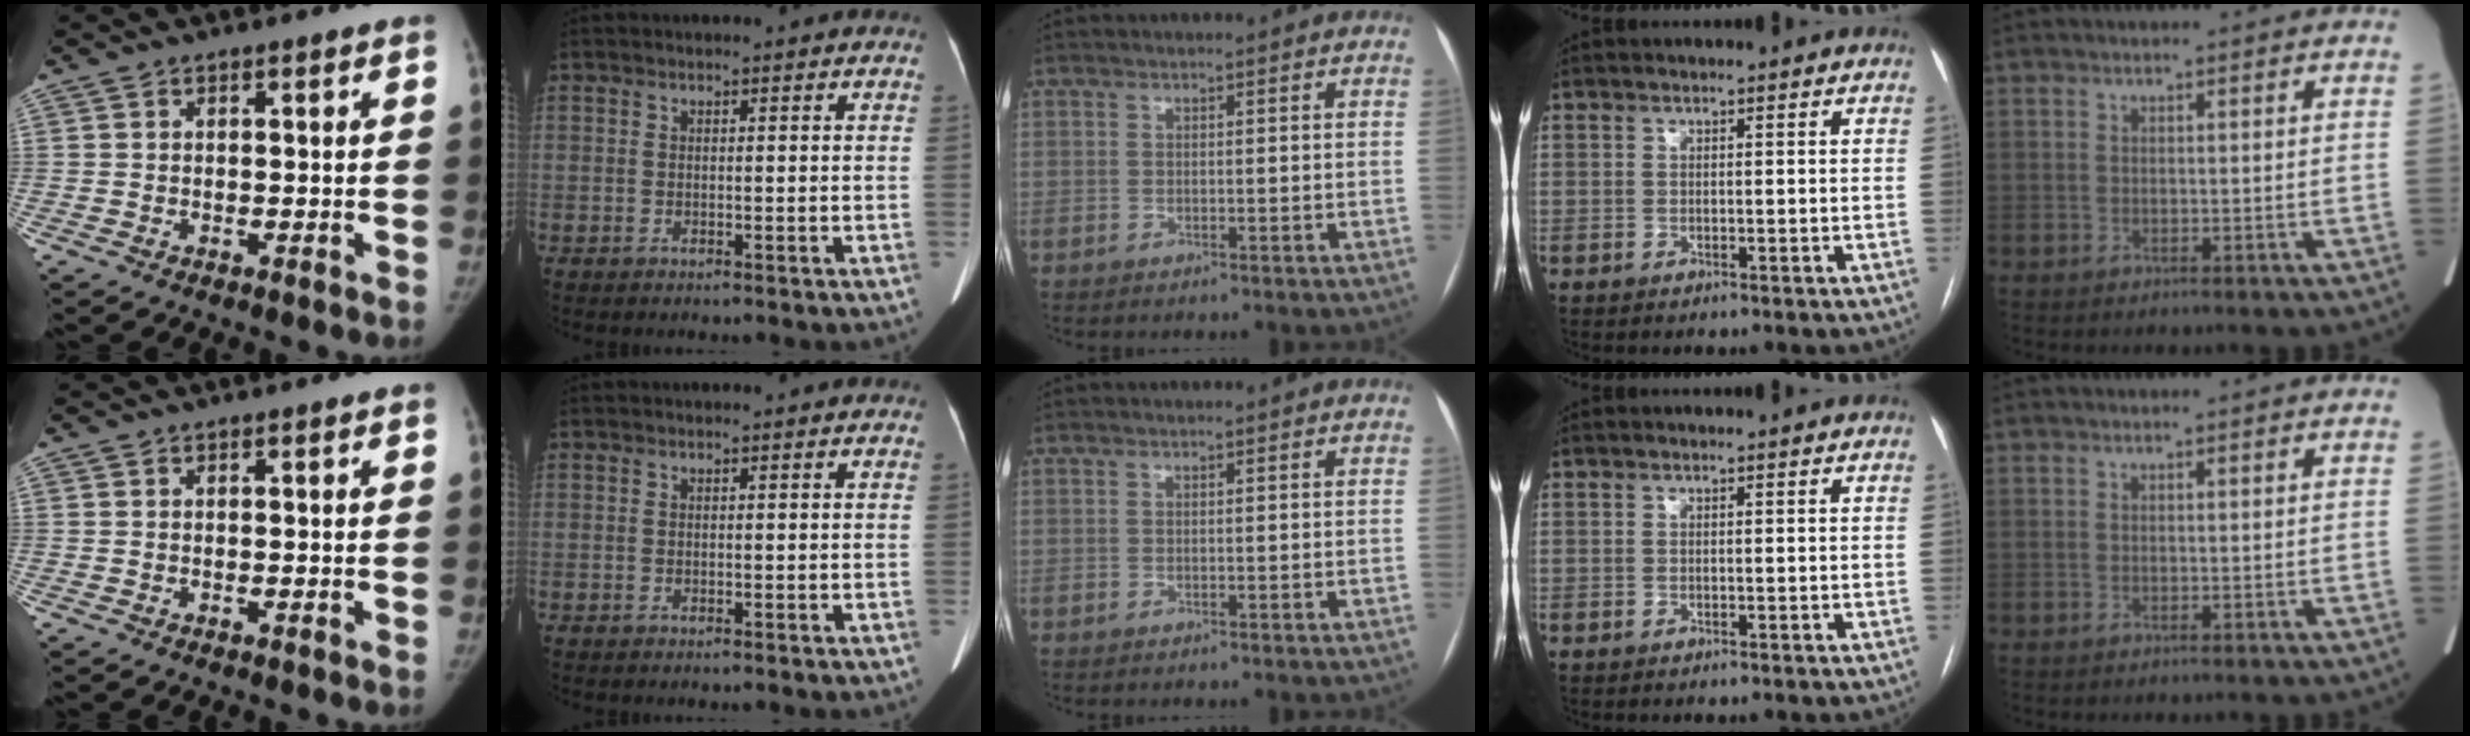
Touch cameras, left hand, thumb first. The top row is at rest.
{}